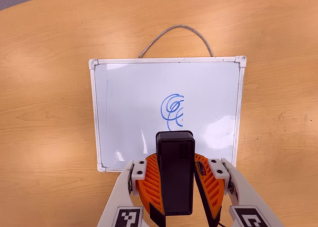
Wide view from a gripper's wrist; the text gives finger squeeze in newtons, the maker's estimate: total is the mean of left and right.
{"total": 9.0, "left": 8.9, "right": 9.1}